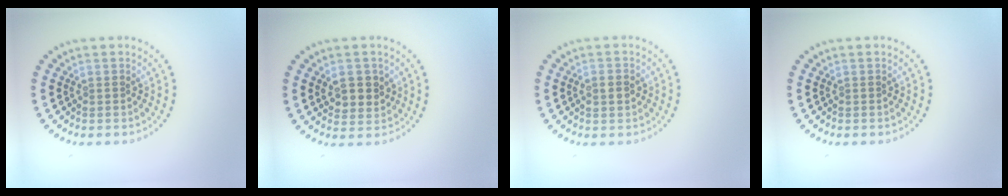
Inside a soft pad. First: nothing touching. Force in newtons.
{"total": 2.8, "press": 2.7, "slide": 0.8}
{"total": 2.1, "press": 2.1, "slide": 0.2}
{"total": 0.0}